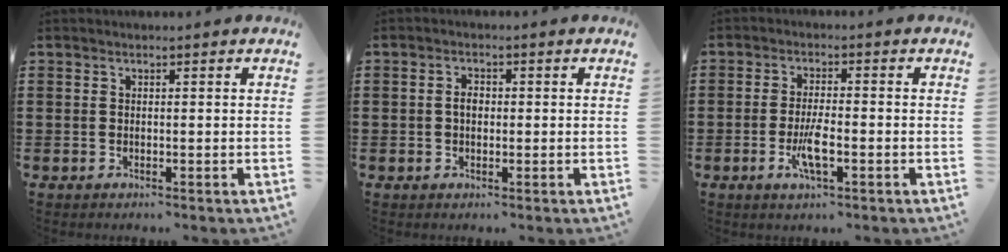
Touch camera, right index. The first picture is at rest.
{"total": 1.8, "force": [0.0, 0.9, 1.6], "torque": [-0.029, 0.004, -0.001]}
{"total": 4.7, "force": [-1.7, 0.9, 4.2], "torque": [-0.089, -0.008, -0.034]}